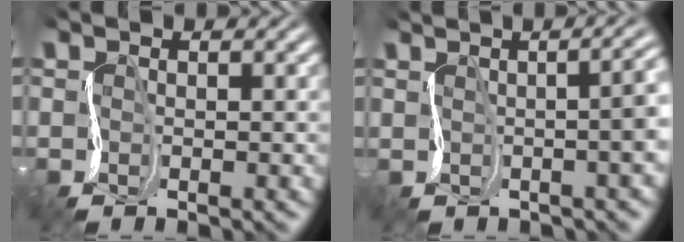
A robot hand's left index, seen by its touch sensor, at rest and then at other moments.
{"total": 7.8, "force": [0.9, 3.8, 6.7], "torque": [-0.013, 0.031, -0.002]}